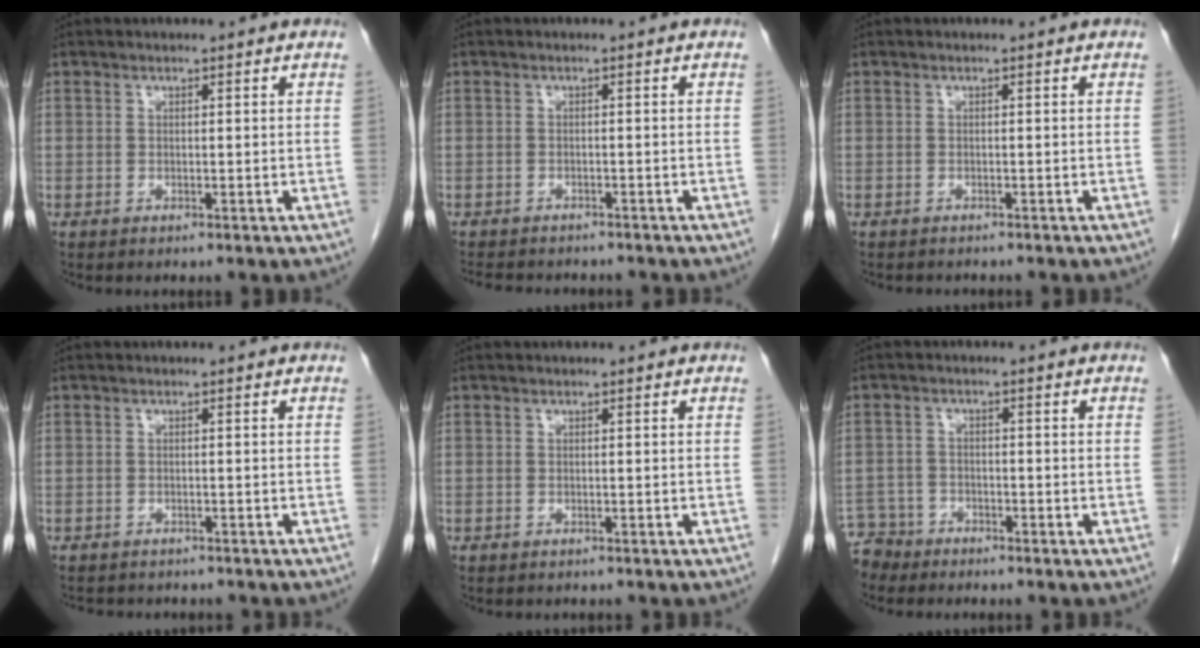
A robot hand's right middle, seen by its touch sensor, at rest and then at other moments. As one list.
[{"total": 8.4, "force": [-7.4, 2.7, 2.9], "torque": [-0.052, -0.001, -0.096]}, {"total": 1.9, "force": [-1.8, 0.5, 0.5], "torque": [-0.013, -0.005, -0.020]}, {"total": 6.7, "force": [-5.8, 2.5, 2.0], "torque": [-0.031, 0.004, -0.070]}, {"total": 1.1, "force": [-1.0, 0.3, 0.2], "torque": [-0.012, -0.003, -0.013]}, {"total": 4.6, "force": [-4.1, 1.8, -1.0], "torque": [0.019, -0.004, -0.081]}]